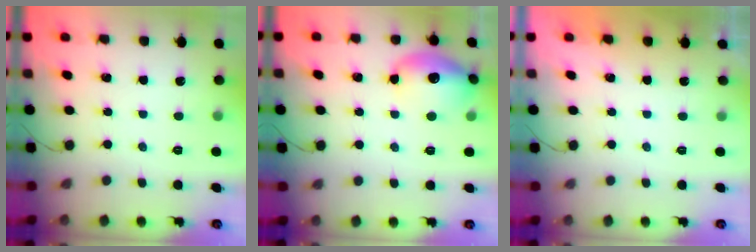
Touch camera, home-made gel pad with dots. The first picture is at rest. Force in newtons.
{"total": 13.2, "press": 13.1, "slide": 1.5}
{"total": 0.6, "press": 0.2, "slide": 0.5}